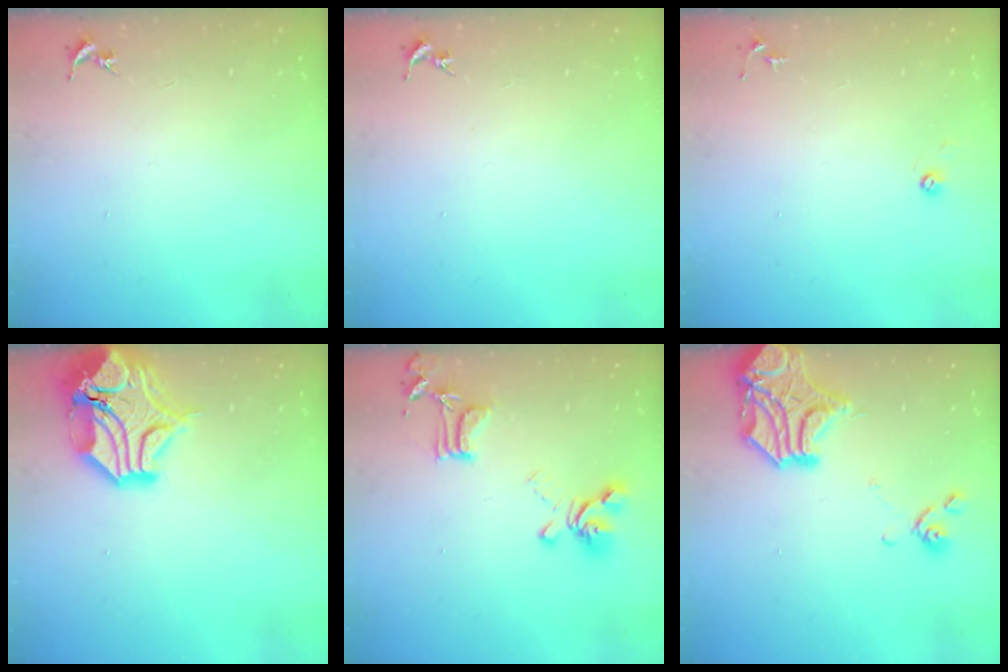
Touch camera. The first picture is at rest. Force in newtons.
{"total": 0.0}
{"total": 3.1, "press": 3.0, "slide": 0.8}
{"total": 17.9, "press": 17.7, "slide": 2.6}
{"total": 15.9, "press": 15.9, "slide": 1.0}
{"total": 15.9, "press": 15.6, "slide": 2.9}